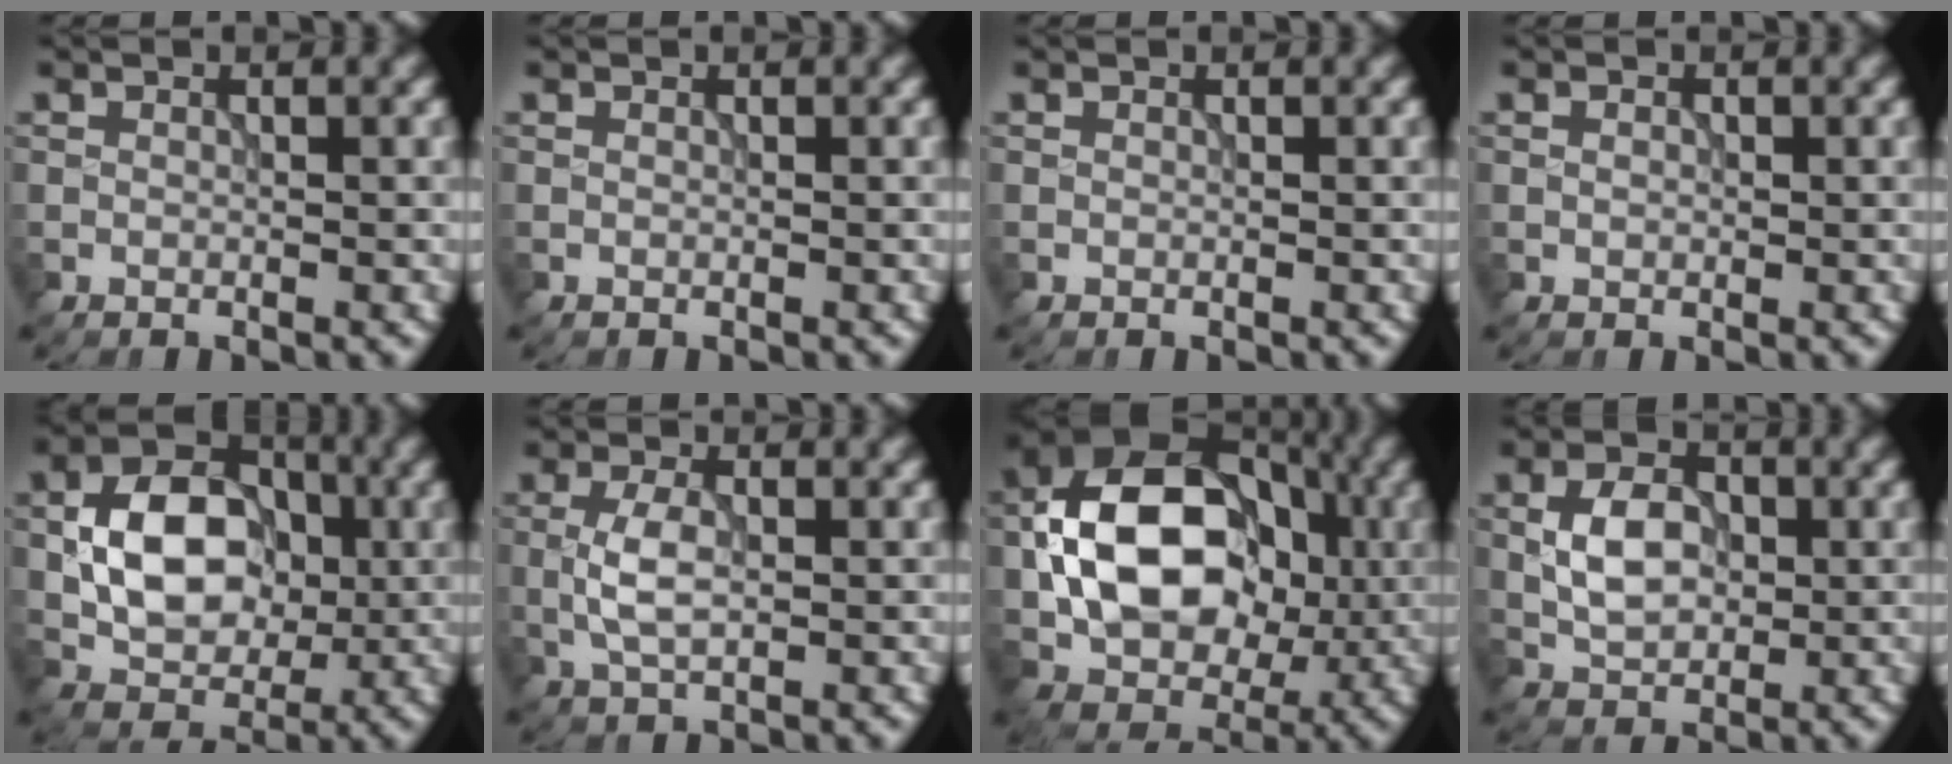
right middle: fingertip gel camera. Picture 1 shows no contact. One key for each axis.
{"total": 0.0}
{"total": 0.0}
{"total": 0.6, "fx": 0.2, "fy": 0.5, "fz": 0.2, "tx": -0.003, "ty": 0.001, "tz": 0.003}
{"total": 8.2, "fx": 0.1, "fy": 6.0, "fz": 5.6, "tx": -0.093, "ty": 0.008, "tz": -0.001}
{"total": 3.0, "fx": -0.2, "fy": 1.5, "fz": 2.6, "tx": -0.058, "ty": 0.001, "tz": -0.003}
{"total": 13.3, "fx": 0.4, "fy": 9.5, "fz": 9.2, "tx": -0.162, "ty": 0.014, "tz": 0.002}
{"total": 4.4, "fx": 0.2, "fy": 3.0, "fz": 3.1, "tx": -0.060, "ty": 0.004, "tz": 0.001}